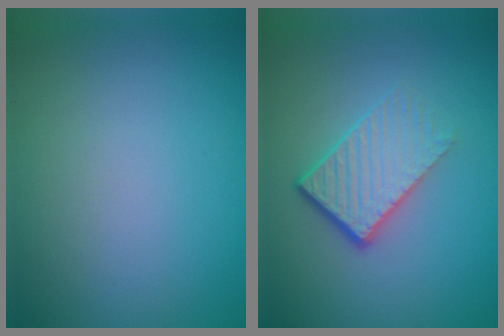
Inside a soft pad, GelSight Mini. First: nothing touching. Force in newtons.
{"total": 4.7, "press": 2.9, "slide": 3.8}